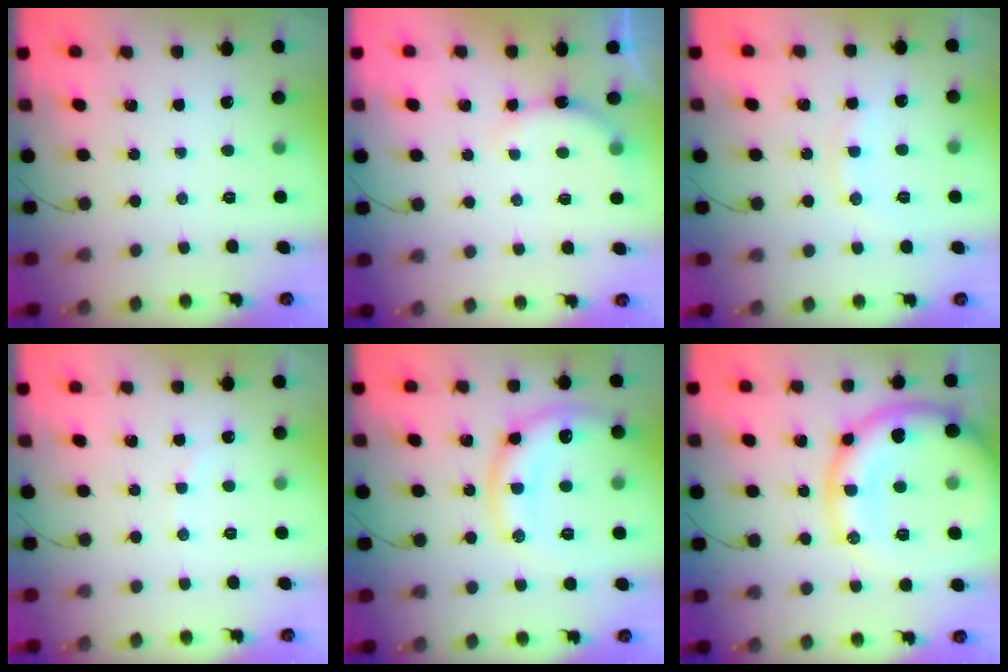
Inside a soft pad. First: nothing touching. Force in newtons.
{"total": 5.9, "press": 5.8, "slide": 1.0}
{"total": 7.4, "press": 7.4, "slide": 0.7}
{"total": 2.8, "press": 2.7, "slide": 0.7}
{"total": 13.7, "press": 13.6, "slide": 1.9}
{"total": 21.7, "press": 21.7, "slide": 1.4}